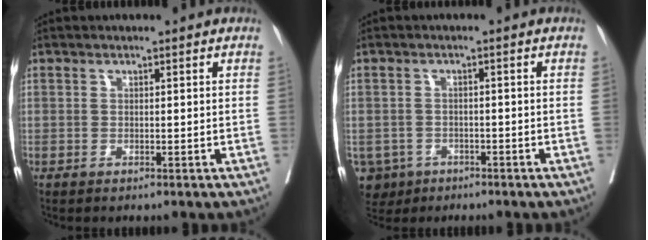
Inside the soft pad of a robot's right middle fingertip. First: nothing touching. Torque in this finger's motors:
{"motor_torque": [1.01, -1.12, 0.34, 0.04]}